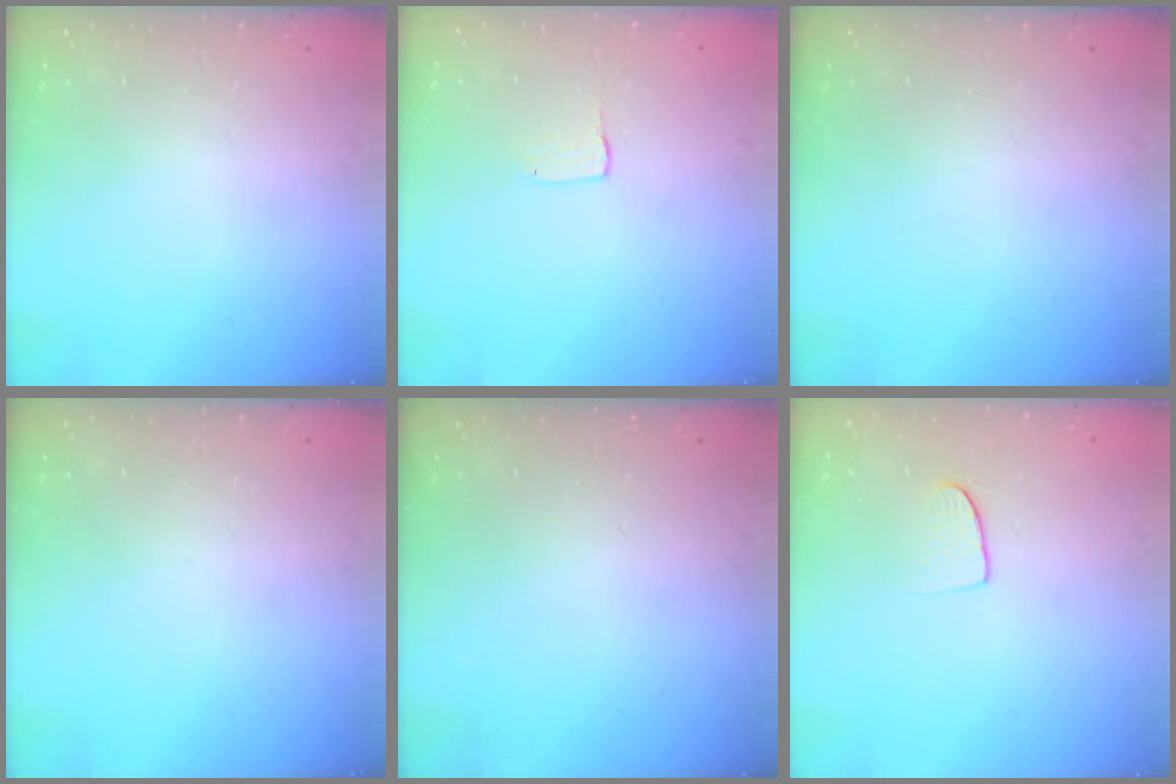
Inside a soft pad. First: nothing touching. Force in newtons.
{"total": 1.0, "press": 1.0, "slide": 0.1}
{"total": 0.0}
{"total": 0.0}
{"total": 0.0}
{"total": 6.4, "press": 6.3, "slide": 0.4}